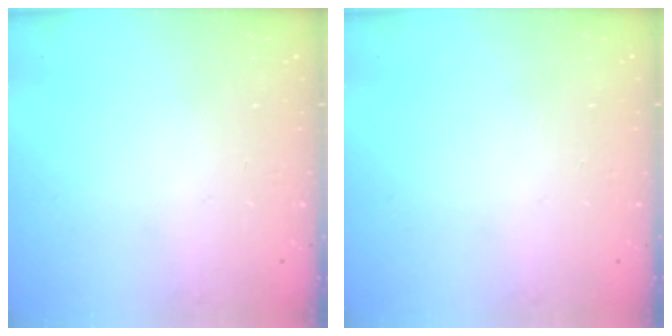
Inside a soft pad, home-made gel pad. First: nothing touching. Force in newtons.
{"total": 0.0}